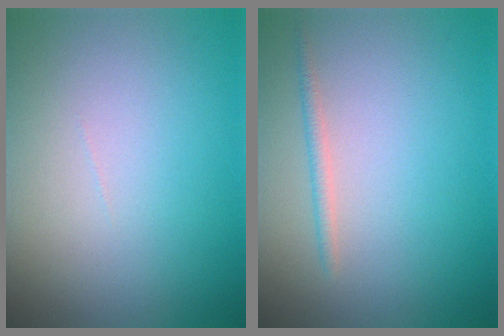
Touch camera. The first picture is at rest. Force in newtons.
{"total": 1.1, "press": 1.1, "slide": 0.0}